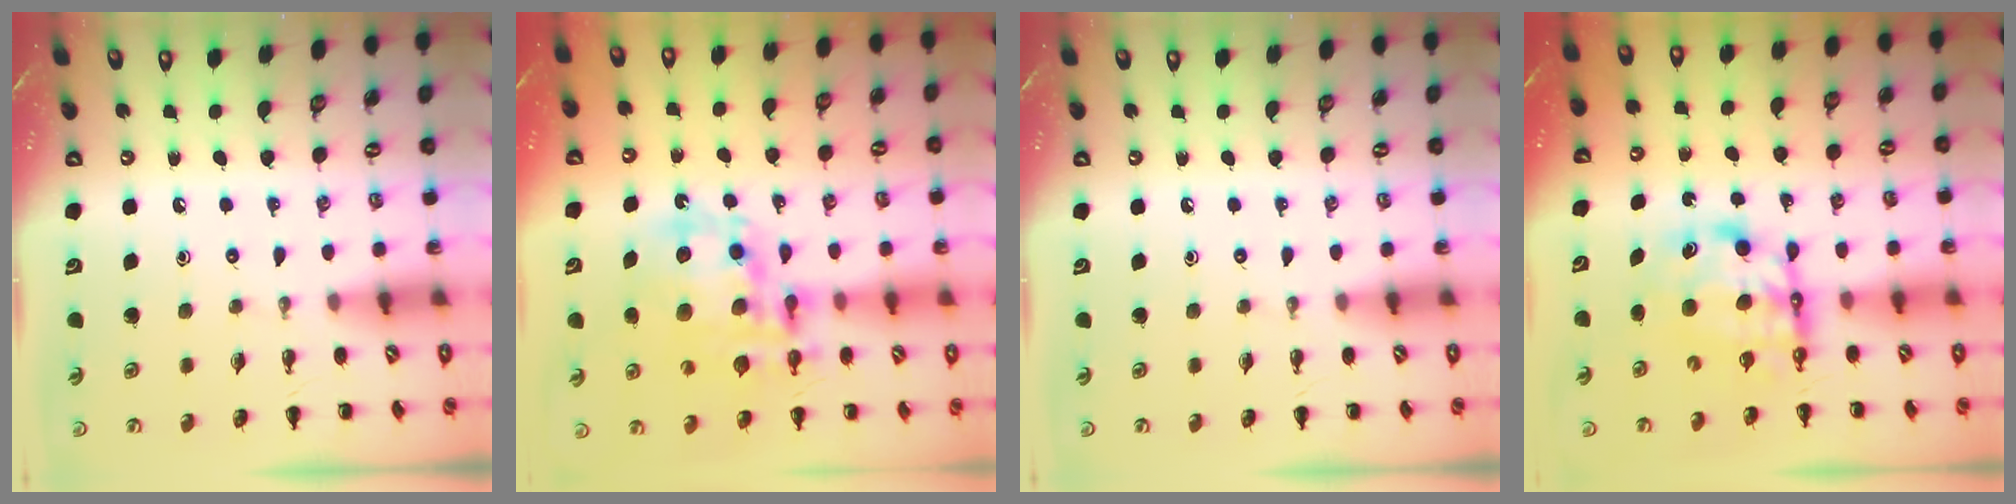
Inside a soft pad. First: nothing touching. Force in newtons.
{"total": 16.2, "press": 15.8, "slide": 3.6}
{"total": 0.0}
{"total": 6.8, "press": 6.7, "slide": 1.1}